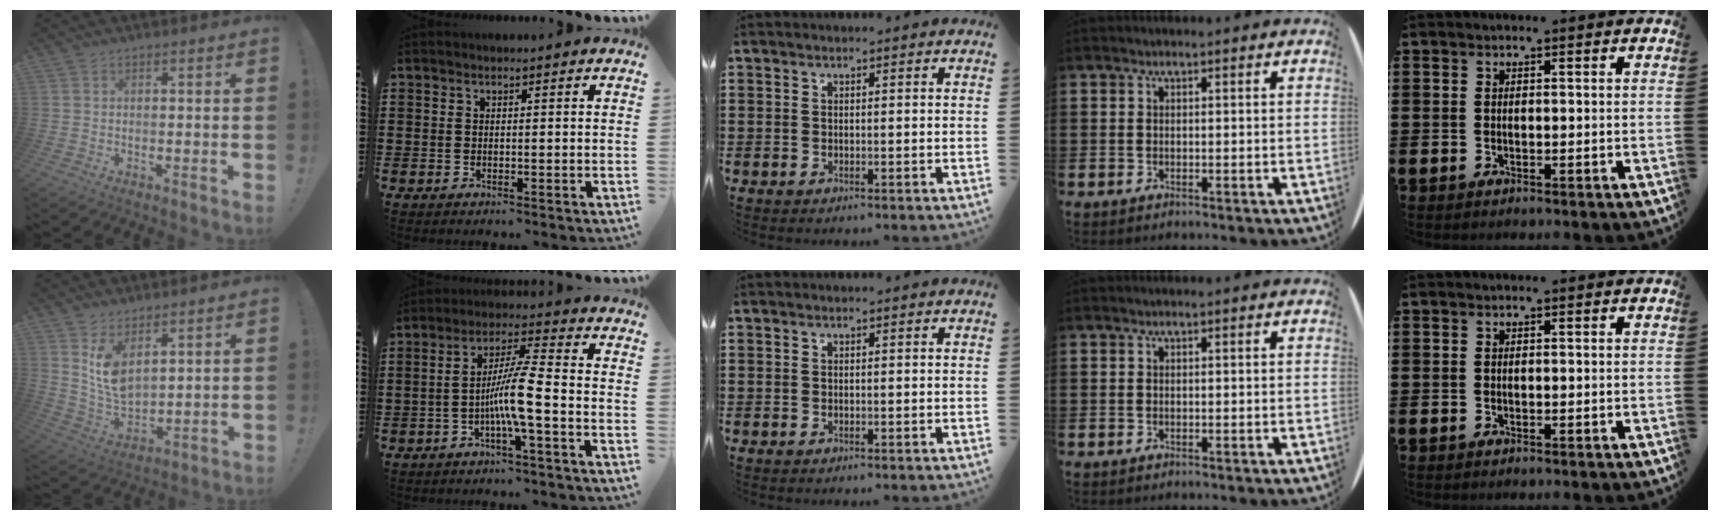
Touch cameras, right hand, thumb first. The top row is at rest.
{"thumb": {"total": 9.3, "force": [5.5, 5.1, 5.5], "torque": [-0.100, -0.035, 0.107]}, "index": {"total": 7.9, "force": [-2.6, 0.2, 7.5], "torque": [-0.150, -0.008, -0.054]}}